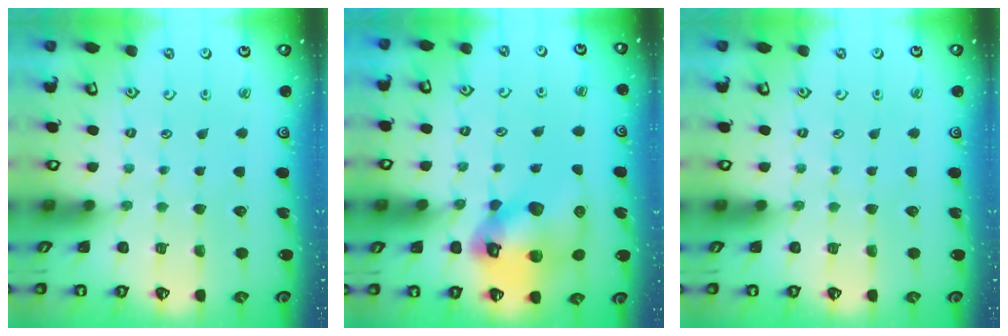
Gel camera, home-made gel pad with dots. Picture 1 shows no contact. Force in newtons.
{"total": 17.4, "press": 17.2, "slide": 2.5}
{"total": 0.0}